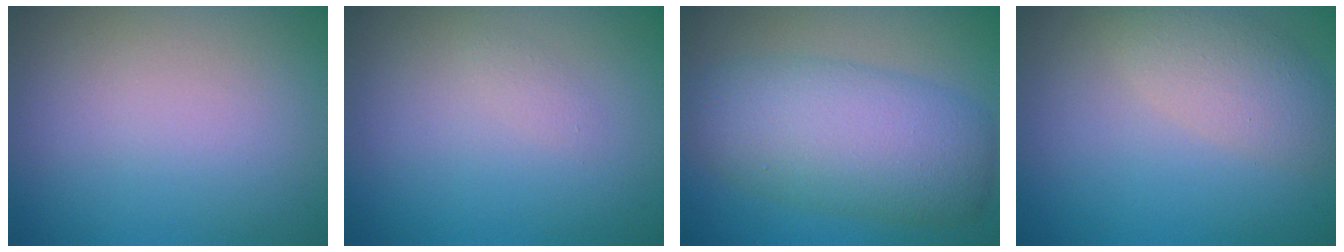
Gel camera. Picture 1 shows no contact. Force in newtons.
{"total": 0.6, "press": 0.6, "slide": 0.1}
{"total": 7.5, "press": 7.5, "slide": 0.2}
{"total": 3.7, "press": 3.7, "slide": 0.2}